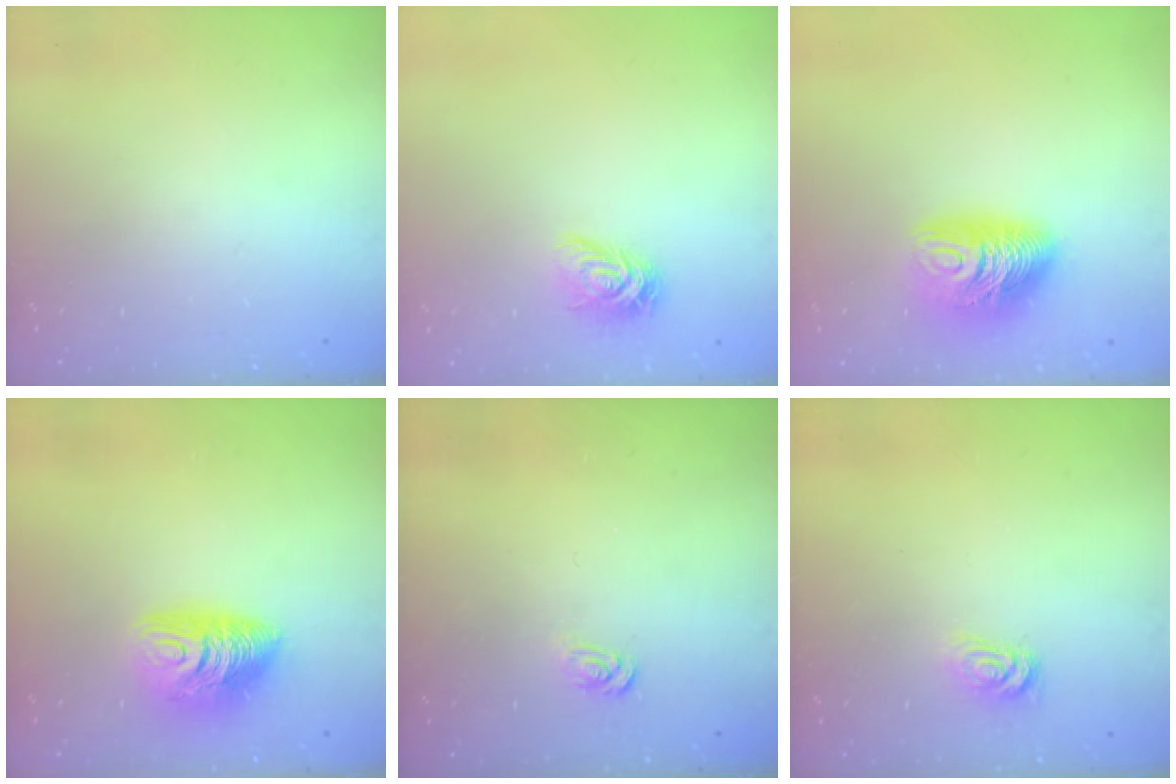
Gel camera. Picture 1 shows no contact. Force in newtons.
{"total": 7.1, "press": 7.1, "slide": 0.2}
{"total": 12.1, "press": 12.1, "slide": 1.0}
{"total": 10.8, "press": 10.7, "slide": 1.1}
{"total": 2.6, "press": 2.6, "slide": 0.3}
{"total": 2.6, "press": 2.6, "slide": 0.4}